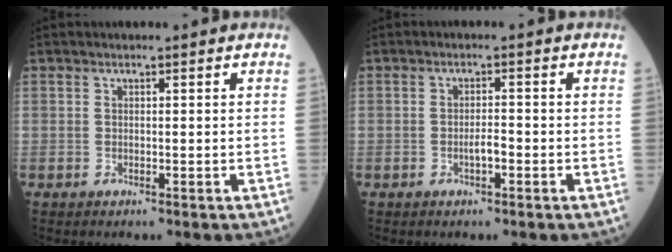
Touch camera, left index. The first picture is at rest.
{"total": 1.8, "force": [-0.7, 0.4, 1.6], "torque": [-0.027, 0.003, -0.013]}